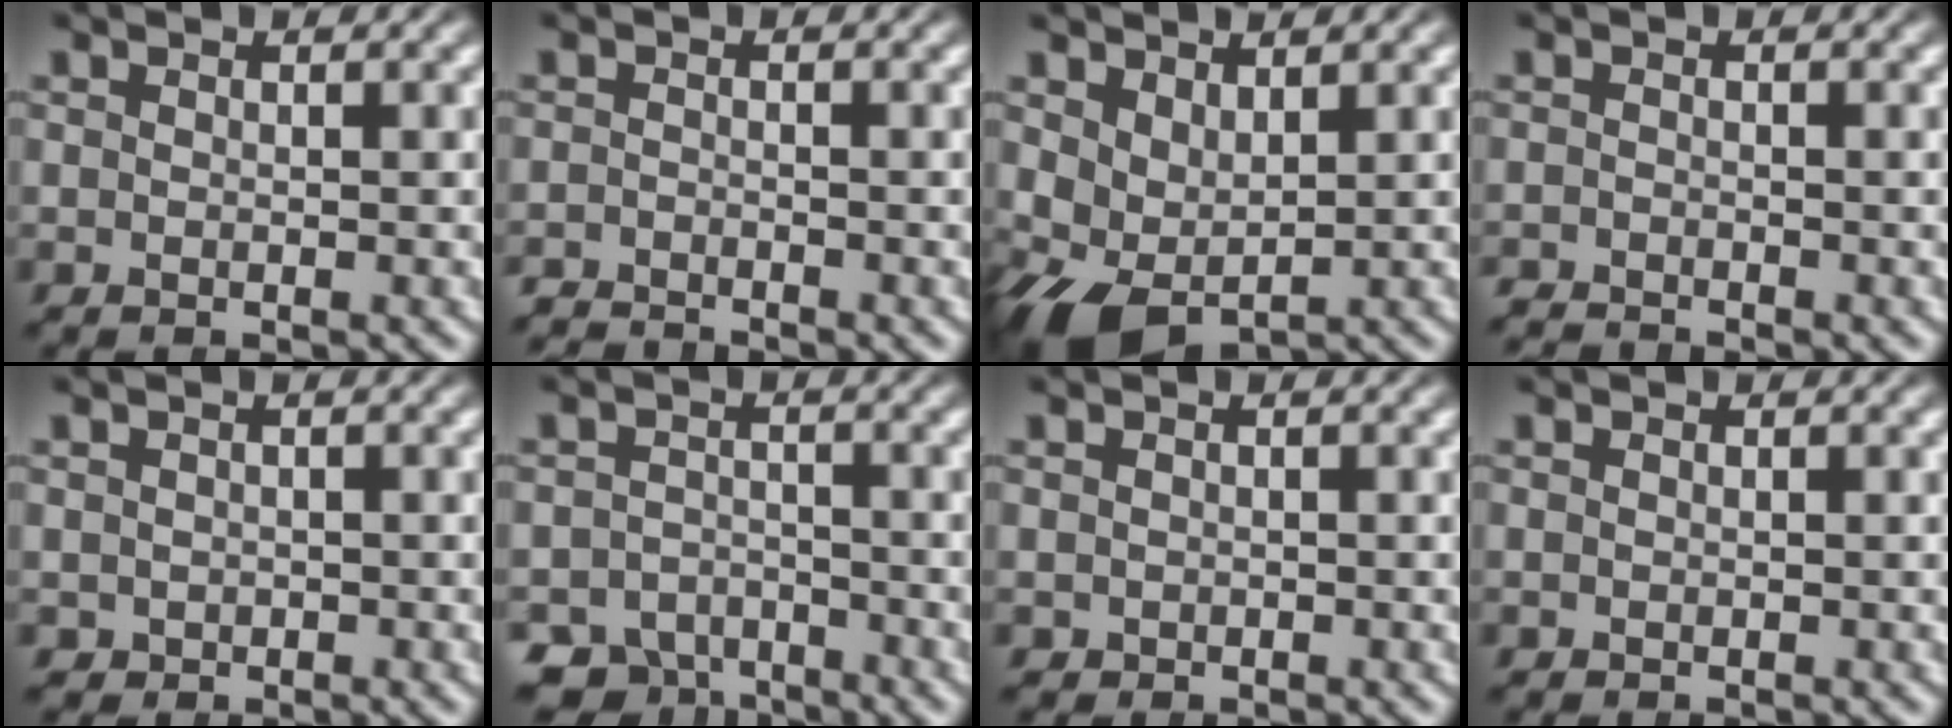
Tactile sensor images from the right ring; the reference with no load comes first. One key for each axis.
{"total": 2.3, "fx": -2.2, "fy": 0.5, "fz": -0.2, "tx": 0.000, "ty": -0.014, "tz": -0.037}
{"total": 5.5, "fx": -1.8, "fy": 4.5, "fz": 2.7, "tx": -0.088, "ty": -0.041, "tz": -0.011}
{"total": 1.8, "fx": -1.7, "fy": 0.5, "fz": -0.2, "tx": 0.000, "ty": -0.014, "tz": -0.029}
{"total": 1.8, "fx": -0.3, "fy": 1.8, "fz": 0.1, "tx": -0.017, "ty": -0.020, "tz": 0.008}
{"total": 5.8, "fx": -4.7, "fy": 3.3, "fz": 0.8, "tx": 0.005, "ty": -0.022, "tz": -0.078}
{"total": 0.9, "fx": -0.1, "fy": 0.9, "fz": -0.1, "tx": -0.008, "ty": -0.013, "tz": 0.007}
{"total": 0.0}